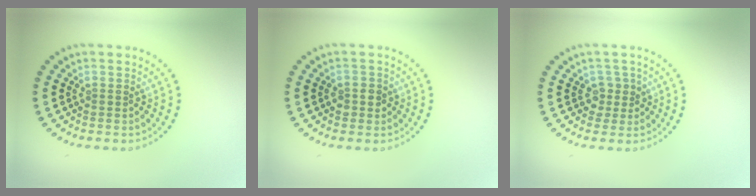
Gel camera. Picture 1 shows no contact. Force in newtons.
{"total": 1.7, "press": 1.5, "slide": 0.7}
{"total": 1.9, "press": 1.5, "slide": 1.1}